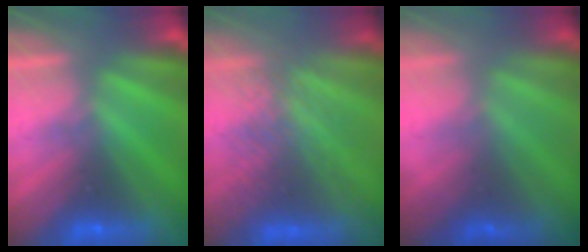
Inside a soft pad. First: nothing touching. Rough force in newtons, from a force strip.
{"total": 3.8}
{"total": 1.1}